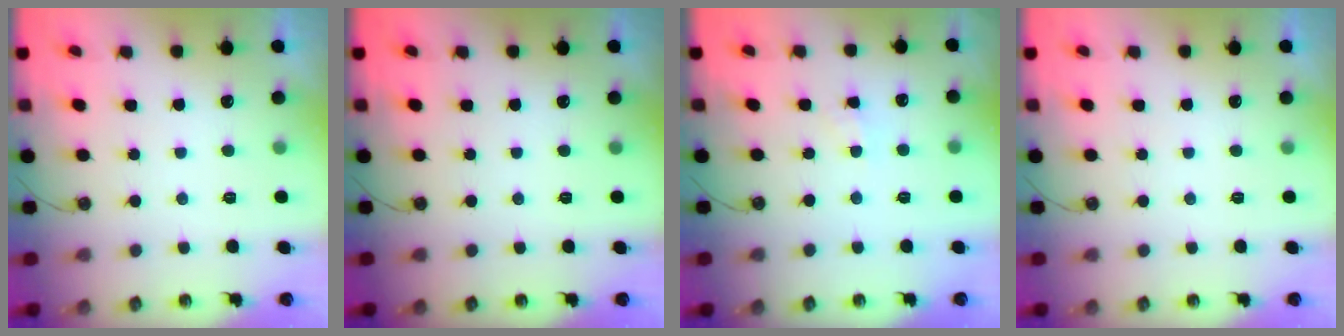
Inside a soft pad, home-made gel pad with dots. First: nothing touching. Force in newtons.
{"total": 0.0}
{"total": 2.0, "press": 2.0, "slide": 0.3}
{"total": 0.0}